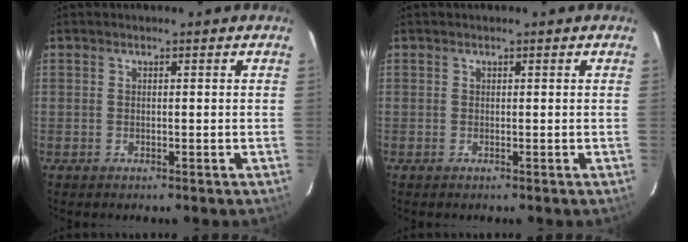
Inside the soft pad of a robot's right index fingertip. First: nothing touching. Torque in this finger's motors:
{"motor_torque": [0.09, -0.02, -0.01, 0.01]}